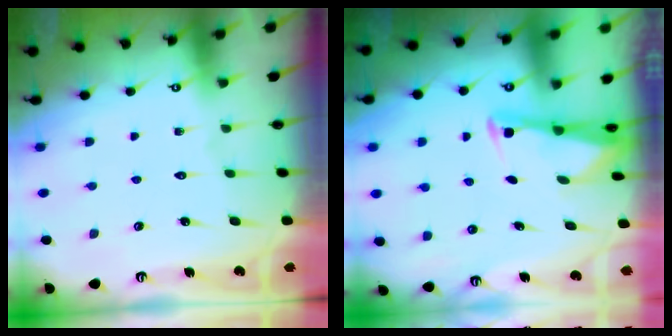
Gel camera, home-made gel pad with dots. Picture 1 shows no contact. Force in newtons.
{"total": 2.5, "press": 2.5, "slide": 0.3}